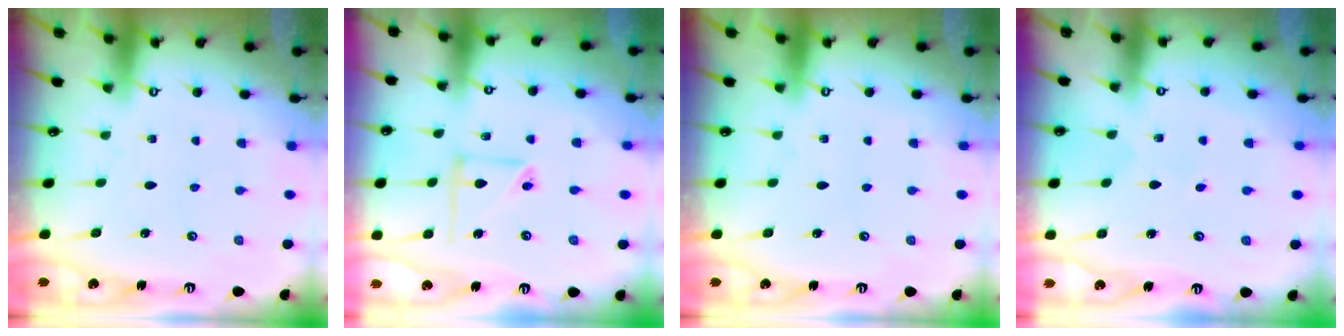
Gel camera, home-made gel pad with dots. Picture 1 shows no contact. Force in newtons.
{"total": 8.4, "press": 8.3, "slide": 0.6}
{"total": 0.0}
{"total": 2.9, "press": 2.9, "slide": 0.3}